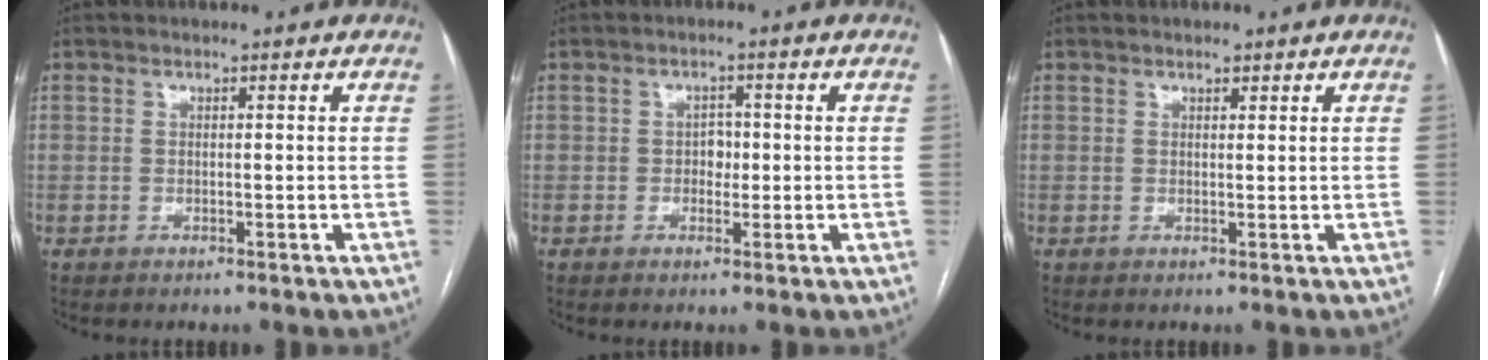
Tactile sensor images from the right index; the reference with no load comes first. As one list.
[{"total": 2.2, "force": [-0.2, 1.6, 1.5], "torque": [-0.015, 0.006, -0.004]}, {"total": 0.9, "force": [0.7, 0.4, 0.4], "torque": [-0.009, -0.001, 0.009]}]